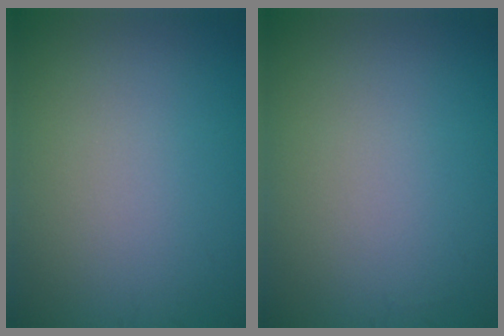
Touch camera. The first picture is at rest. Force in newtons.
{"total": 0.0}